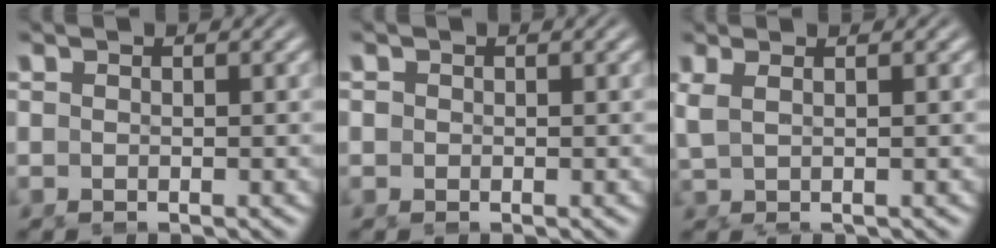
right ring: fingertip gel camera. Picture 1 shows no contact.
{"total": 0.8, "force": [0.0, 0.8, 0.2], "torque": [-0.011, -0.005, 0.002]}
{"total": 1.8, "force": [0.5, 0.2, 1.7], "torque": [-0.040, -0.001, 0.020]}